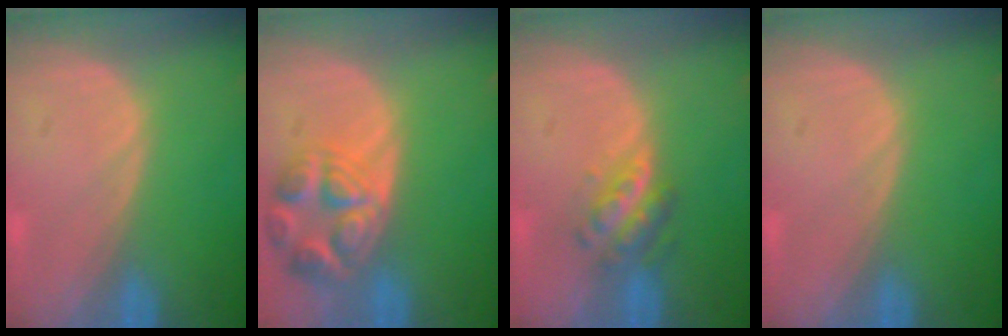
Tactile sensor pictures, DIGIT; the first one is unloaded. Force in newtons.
{"total": 7.8, "press": 6.9, "slide": 3.6}
{"total": 4.9, "press": 4.5, "slide": 2.1}
{"total": 0.0}